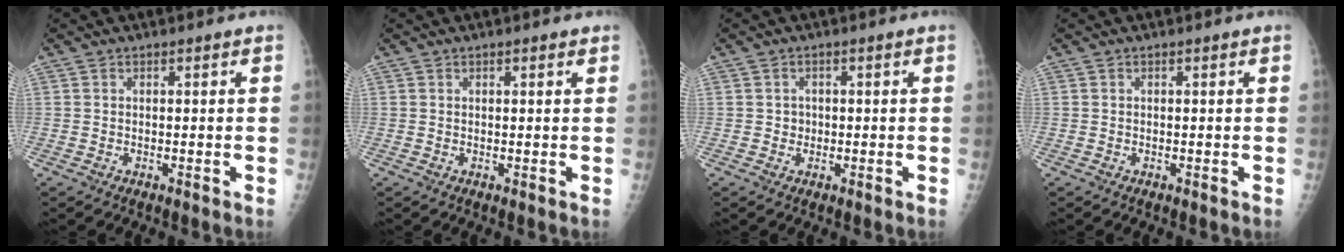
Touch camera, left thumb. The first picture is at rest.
{"total": 1.0, "force": [0.6, 0.2, 0.7], "torque": [-0.011, -0.001, 0.008]}
{"total": 1.6, "force": [-0.1, 1.5, 0.4], "torque": [0.004, 0.005, -0.002]}
{"total": 0.0}